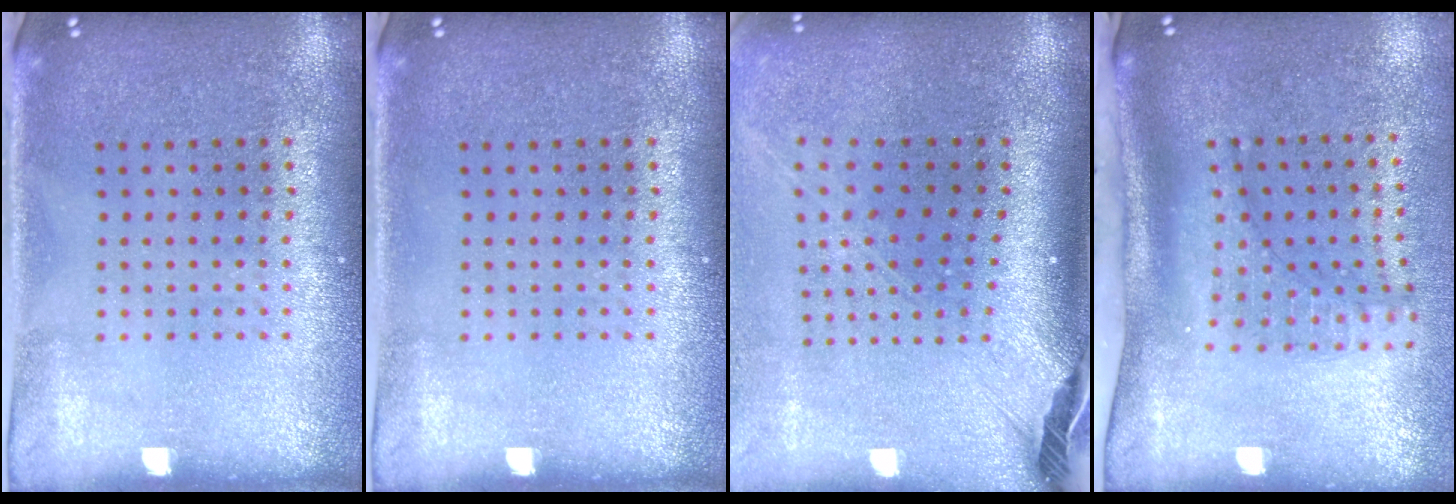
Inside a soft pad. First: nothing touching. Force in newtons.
{"total": 0.0}
{"total": 2.7, "press": 2.0, "slide": 1.9}
{"total": 2.1, "press": 1.5, "slide": 1.4}